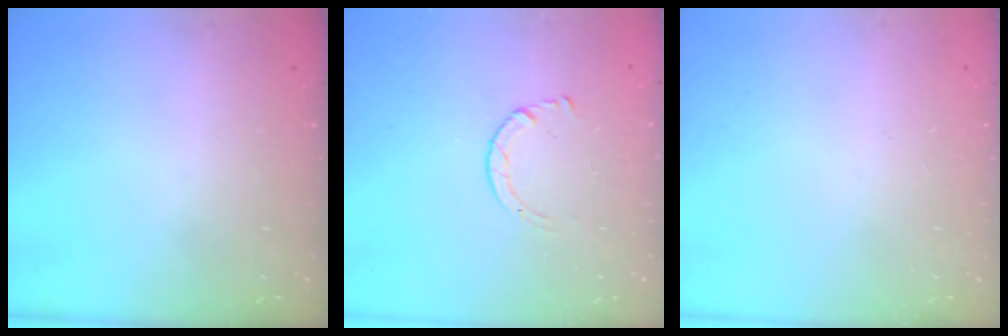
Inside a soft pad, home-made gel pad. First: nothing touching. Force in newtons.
{"total": 1.7, "press": 1.7, "slide": 0.2}
{"total": 0.0}